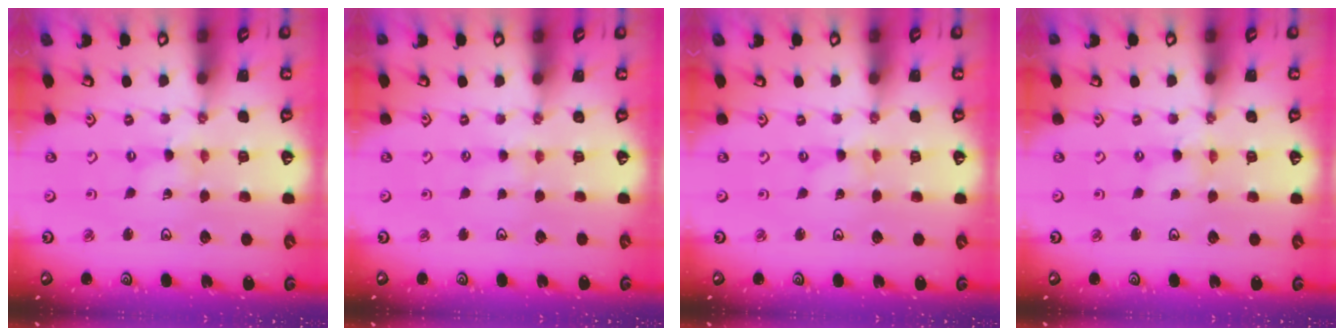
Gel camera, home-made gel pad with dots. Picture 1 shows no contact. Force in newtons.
{"total": 2.1, "press": 2.1, "slide": 0.4}
{"total": 0.0}
{"total": 0.0}